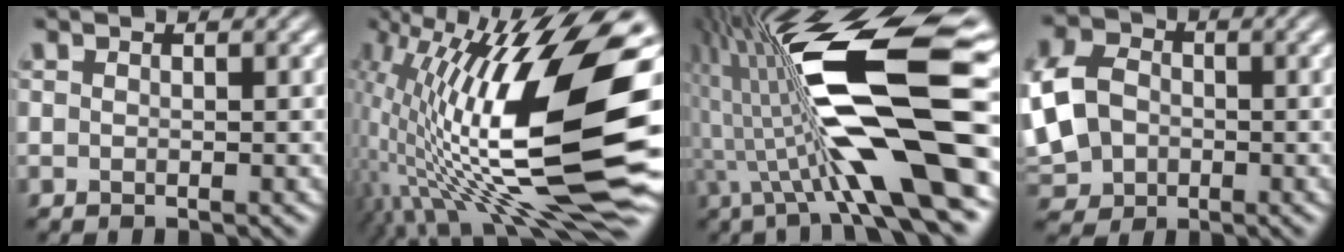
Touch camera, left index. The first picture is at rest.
{"total": 18.4, "force": [-0.6, 5.8, 17.5], "torque": [-0.323, 0.002, -0.017]}
{"total": 15.3, "force": [-1.4, 3.4, 14.9], "torque": [-0.258, 0.026, -0.026]}
{"total": 8.5, "force": [-1.2, 6.7, 5.1], "torque": [-0.132, -0.006, -0.026]}